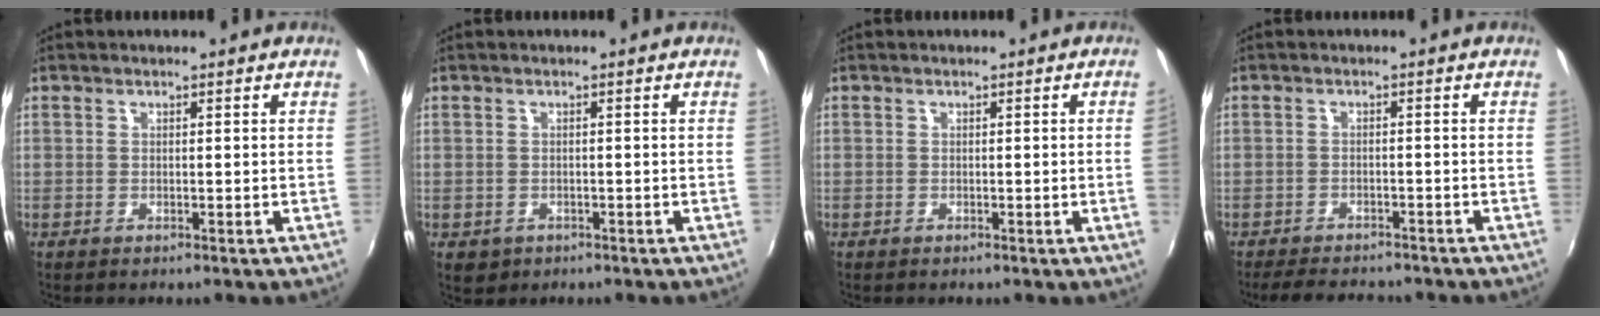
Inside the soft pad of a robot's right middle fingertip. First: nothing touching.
{"total": 2.7, "force": [-0.9, 2.2, 1.1], "torque": [-0.025, -0.006, -0.009]}
{"total": 1.1, "force": [0.0, -0.7, 0.9], "torque": [-0.007, -0.008, 0.002]}
{"total": 8.1, "force": [-7.1, 2.5, 2.9], "torque": [-0.077, -0.007, -0.106]}